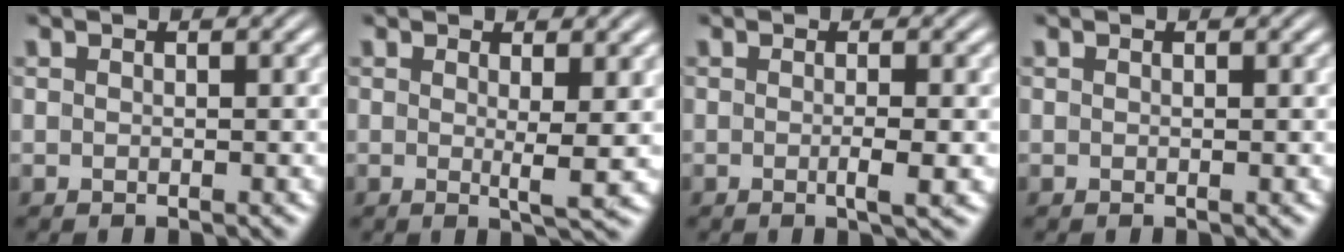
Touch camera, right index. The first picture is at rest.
{"total": 2.3, "force": [0.6, -0.4, 2.2], "torque": [-0.038, -0.015, 0.010]}
{"total": 1.6, "force": [-0.3, -0.1, 1.6], "torque": [-0.026, -0.002, -0.009]}
{"total": 0.0}